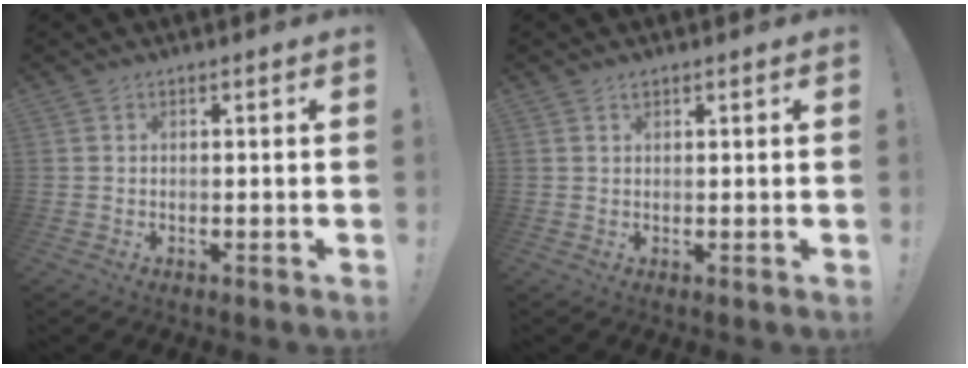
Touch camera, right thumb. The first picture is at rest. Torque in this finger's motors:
{"motor_torque": [-0.31, 0.44, 0.13, -0.10, 0.00]}